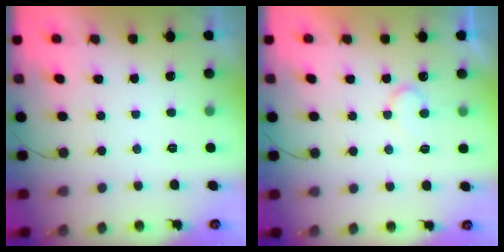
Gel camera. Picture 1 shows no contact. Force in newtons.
{"total": 6.7, "press": 6.7, "slide": 0.5}